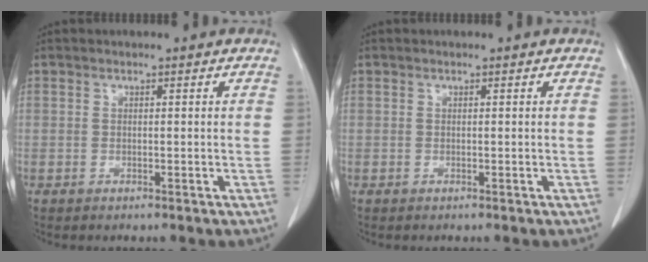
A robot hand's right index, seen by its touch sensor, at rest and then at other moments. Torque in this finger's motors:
{"motor_torque": [0.03, 0.07, -0.01, 0.01]}